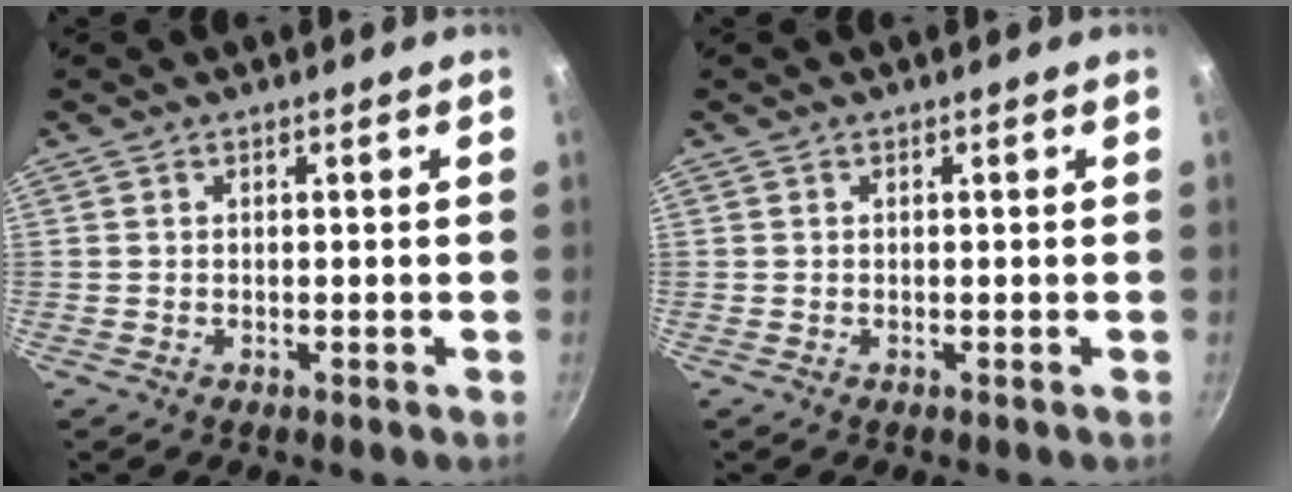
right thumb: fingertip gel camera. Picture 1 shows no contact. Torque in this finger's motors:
{"motor_torque": [0.00, 0.00, -0.05, -0.01, 0.00]}